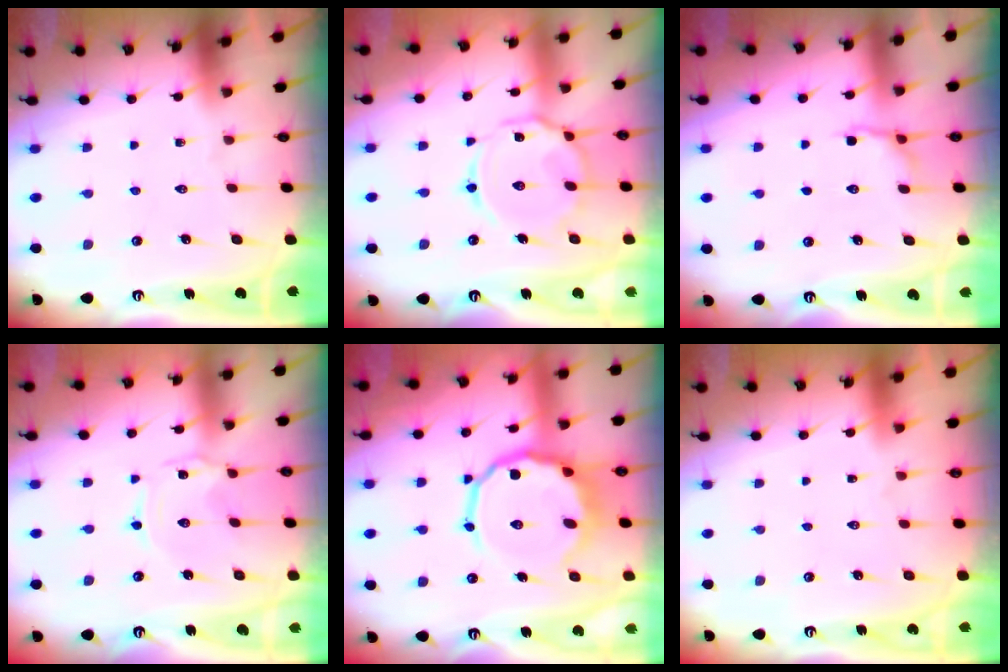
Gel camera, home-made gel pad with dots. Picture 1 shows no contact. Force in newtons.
{"total": 13.0, "press": 13.0, "slide": 1.2}
{"total": 5.4, "press": 4.6, "slide": 2.8}
{"total": 0.6, "press": 0.6, "slide": 0.1}
{"total": 12.4, "press": 12.1, "slide": 2.9}
{"total": 1.6, "press": 1.6, "slide": 0.1}